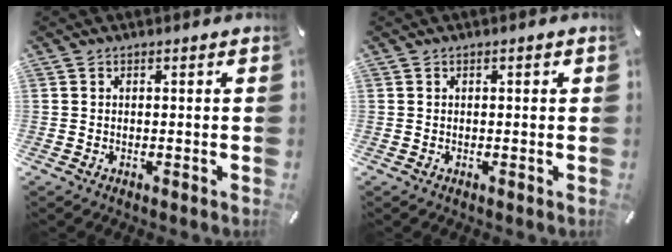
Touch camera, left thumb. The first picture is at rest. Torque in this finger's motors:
{"motor_torque": [-0.03, -0.31, 0.00, 0.04, -0.02]}